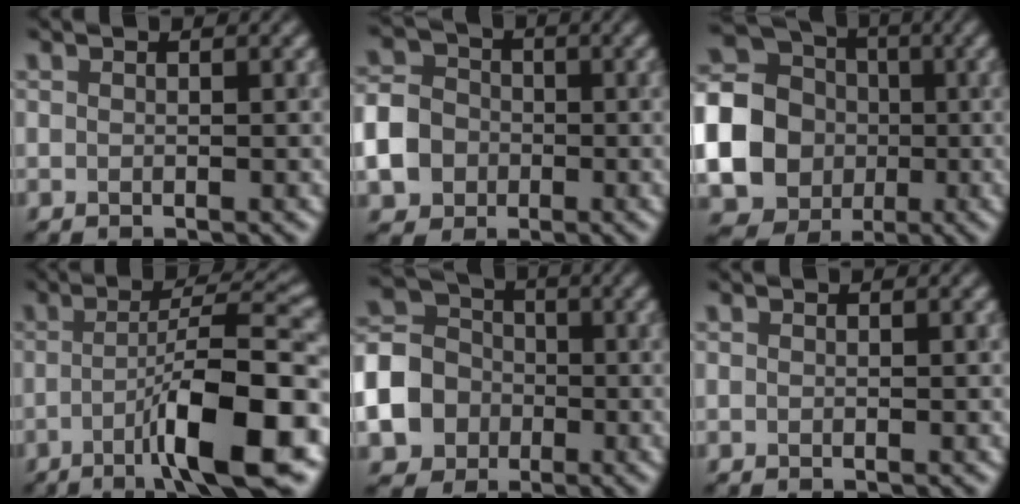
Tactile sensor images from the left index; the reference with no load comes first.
{"total": 7.1, "force": [-2.1, 6.2, 2.8], "torque": [-0.062, -0.020, -0.059]}
{"total": 24.3, "force": [-2.5, 23.2, 6.7], "torque": [-0.196, -0.013, -0.098]}
{"total": 10.6, "force": [-3.6, 1.9, 9.8], "torque": [-0.133, 0.013, -0.063]}
{"total": 10.4, "force": [-3.5, 9.2, 3.5], "torque": [-0.095, -0.033, -0.086]}
{"total": 0.0}